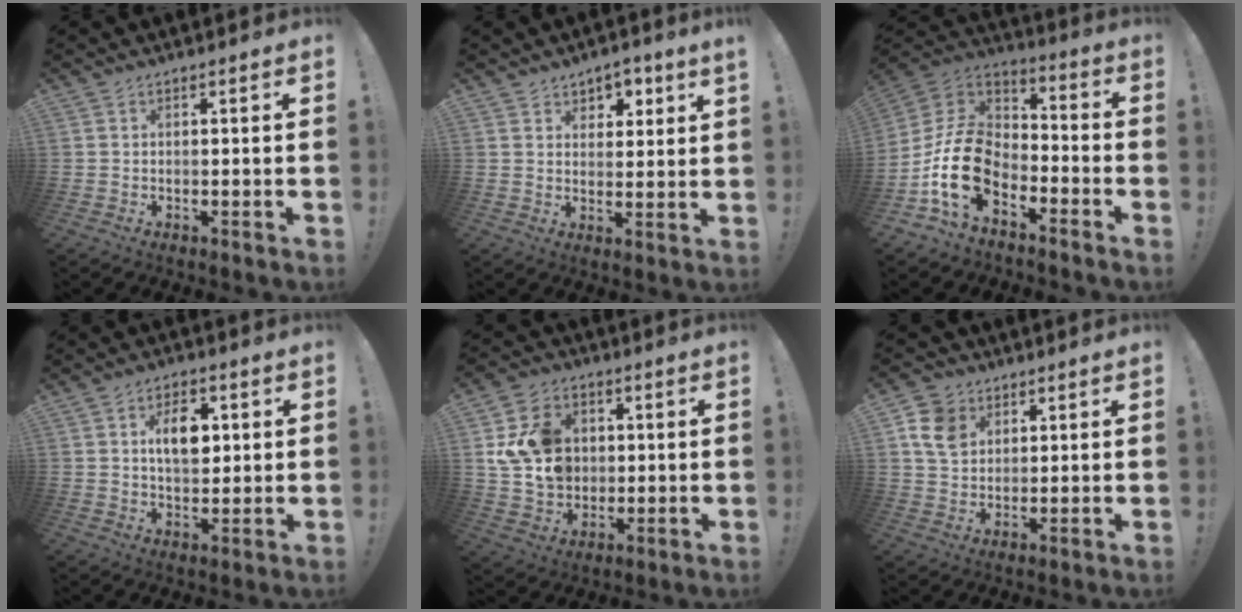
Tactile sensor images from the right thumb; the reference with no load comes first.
{"total": 4.8, "force": [3.6, 2.8, 1.5], "torque": [-0.008, -0.028, 0.062]}
{"total": 18.5, "force": [-8.0, 11.8, 11.8], "torque": [-0.246, 0.048, -0.130]}
{"total": 9.2, "force": [1.8, 5.8, 6.9], "torque": [-0.097, 0.005, 0.030]}
{"total": 15.0, "force": [2.4, 12.6, 7.9], "torque": [-0.134, -0.002, 0.055]}
{"total": 9.3, "force": [4.0, 7.3, 4.1], "torque": [-0.056, -0.012, 0.080]}